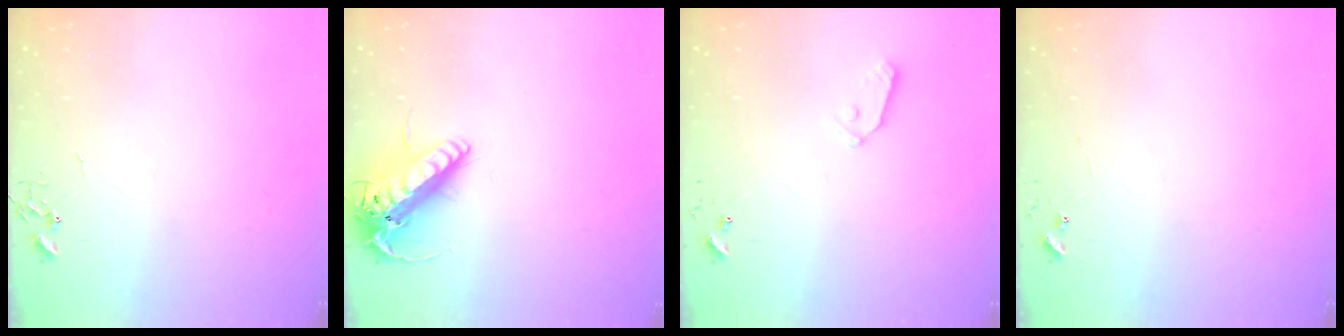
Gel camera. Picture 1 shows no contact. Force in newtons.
{"total": 16.7, "press": 16.4, "slide": 3.1}
{"total": 5.6, "press": 5.6, "slide": 0.3}
{"total": 4.7, "press": 4.7, "slide": 0.5}